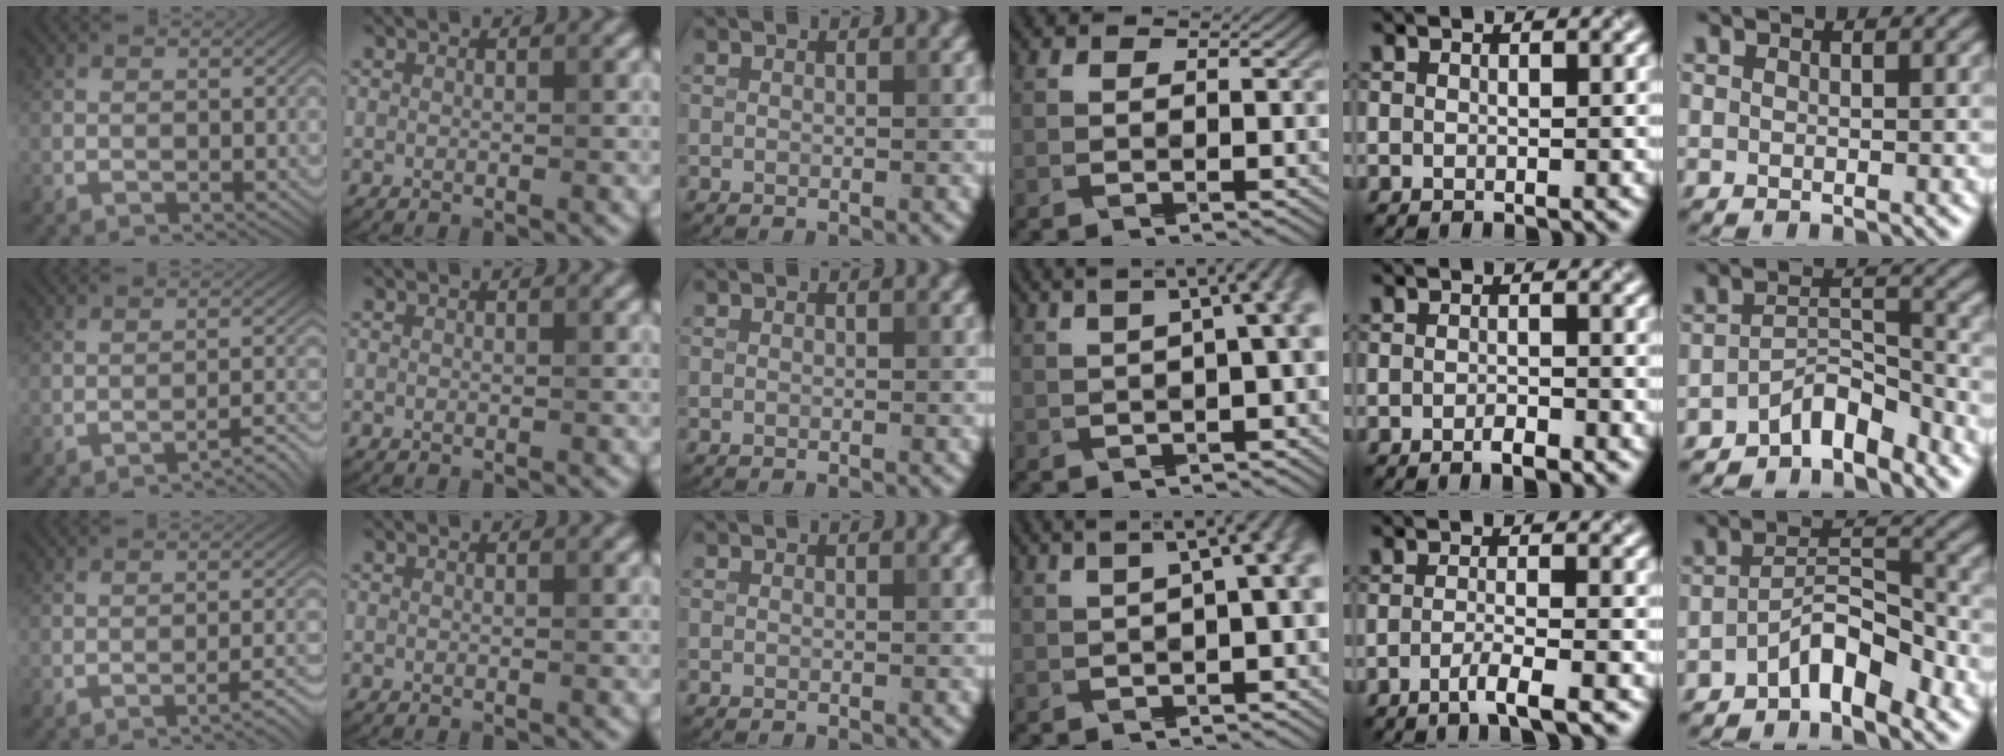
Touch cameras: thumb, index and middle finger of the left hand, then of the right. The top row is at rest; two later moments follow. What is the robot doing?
{"motion": "pour", "object": "sugar"}